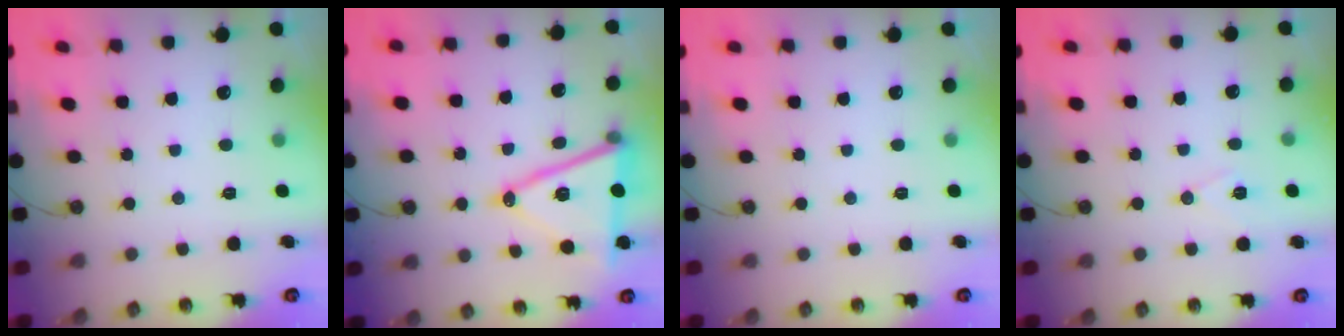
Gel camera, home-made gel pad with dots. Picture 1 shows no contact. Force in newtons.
{"total": 16.5, "press": 16.1, "slide": 3.8}
{"total": 0.0}
{"total": 6.6, "press": 5.5, "slide": 3.8}